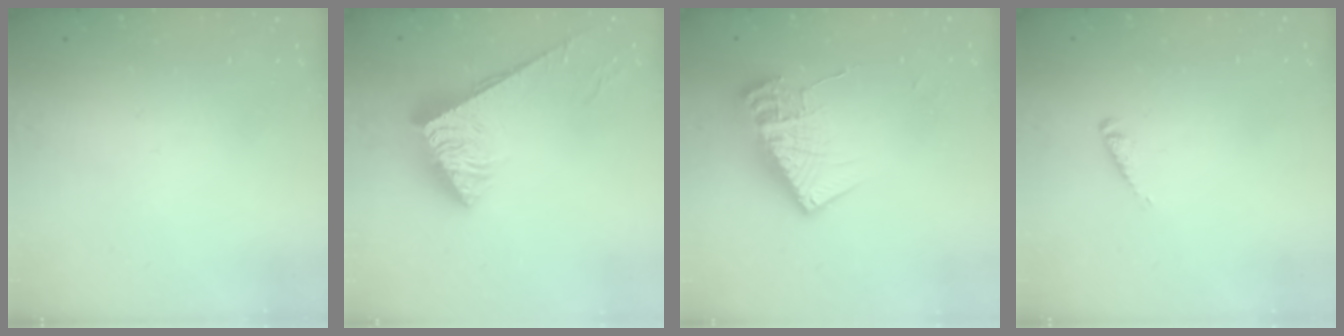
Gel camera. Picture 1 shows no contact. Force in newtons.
{"total": 5.2, "press": 5.2, "slide": 0.6}
{"total": 16.0, "press": 16.0, "slide": 0.6}
{"total": 2.8, "press": 2.7, "slide": 0.3}